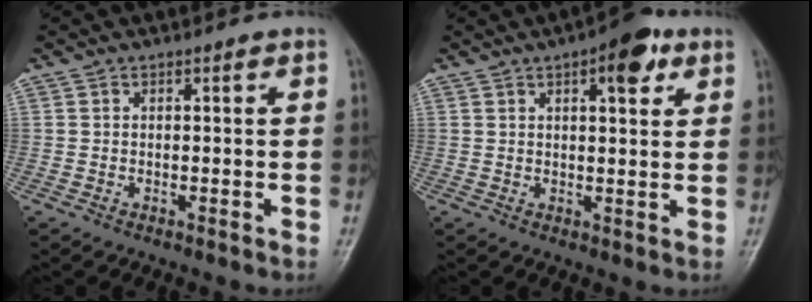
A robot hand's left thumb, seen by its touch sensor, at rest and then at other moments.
{"total": 7.6, "force": [3.8, 3.0, 5.9], "torque": [-0.060, -0.009, 0.045]}